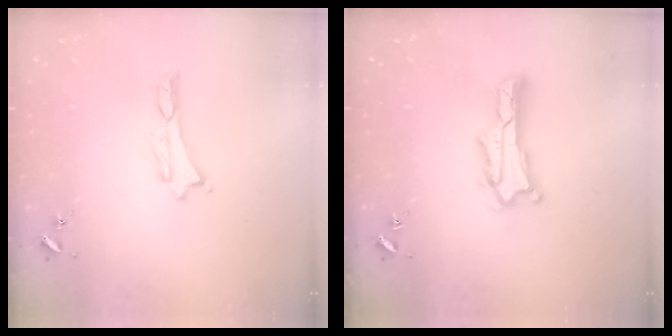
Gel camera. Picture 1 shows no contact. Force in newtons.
{"total": 2.7, "press": 2.7, "slide": 0.4}